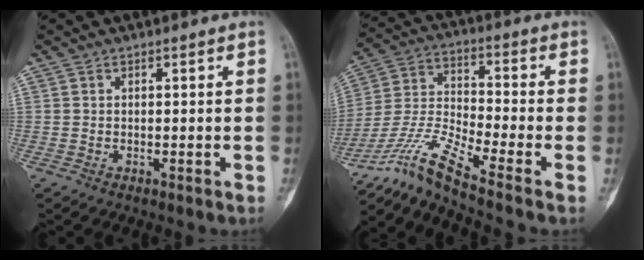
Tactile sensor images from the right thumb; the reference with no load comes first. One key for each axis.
{"total": 11.5, "fx": -9.3, "fy": -1.1, "fz": 6.7, "tx": -0.168, "ty": 0.039, "tz": -0.185}